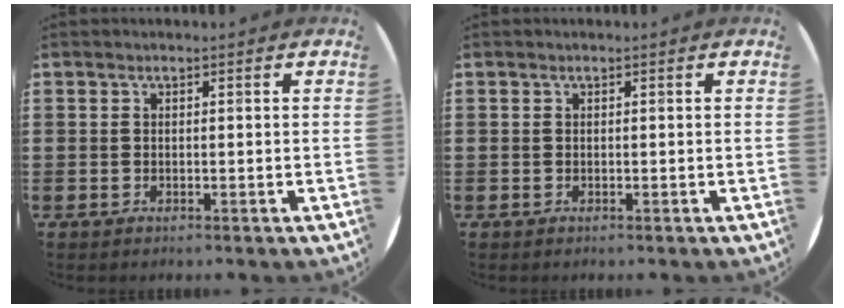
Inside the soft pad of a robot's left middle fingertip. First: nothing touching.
{"total": 0.0}